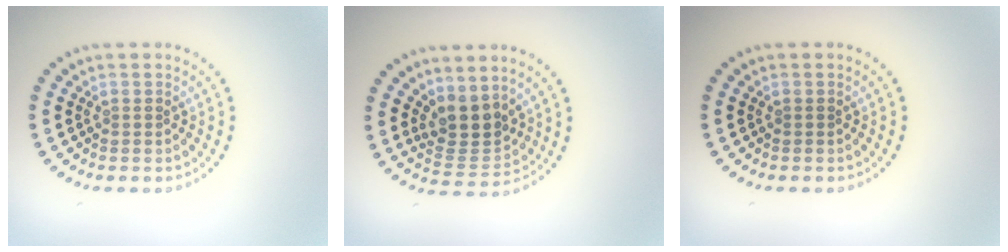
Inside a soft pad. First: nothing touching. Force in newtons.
{"total": 3.6, "press": 2.9, "slide": 2.1}
{"total": 0.0}